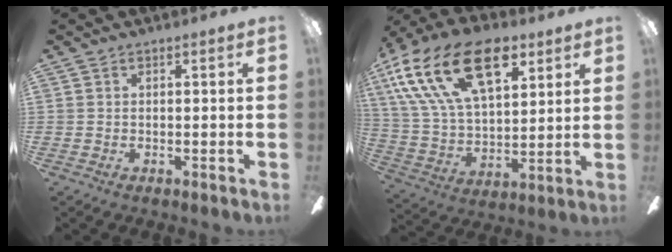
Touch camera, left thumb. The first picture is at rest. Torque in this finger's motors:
{"motor_torque": [0.81, 0.92, 1.44, -1.32, 0.25]}